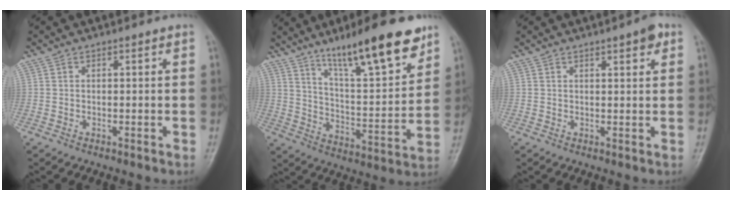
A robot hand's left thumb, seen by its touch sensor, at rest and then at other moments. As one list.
[{"total": 19.1, "force": [12.9, 4.0, 13.5], "torque": [-0.181, -0.066, 0.212]}, {"total": 3.2, "force": [1.8, 0.9, 2.5], "torque": [-0.027, -0.006, 0.022]}]